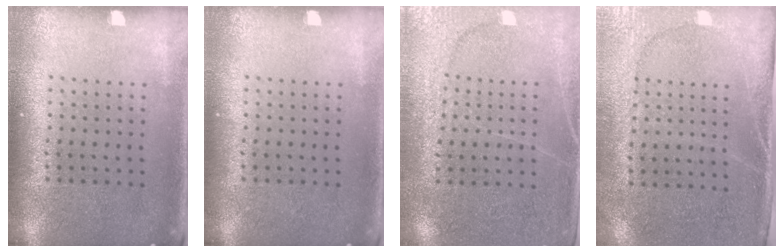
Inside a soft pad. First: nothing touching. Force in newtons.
{"total": 0.0}
{"total": 2.9, "press": 2.7, "slide": 1.1}
{"total": 2.7, "press": 2.3, "slide": 1.4}